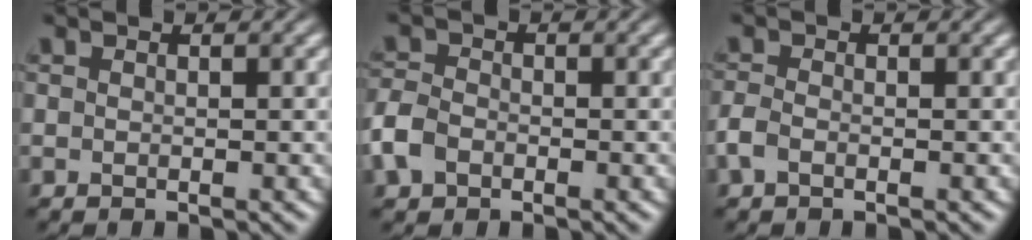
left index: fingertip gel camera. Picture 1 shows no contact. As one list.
[{"total": 2.9, "force": [-1.3, 2.1, 1.5], "torque": [-0.037, 0.005, -0.039]}, {"total": 1.3, "force": [-0.6, 0.7, 0.9], "torque": [-0.022, 0.003, -0.022]}]